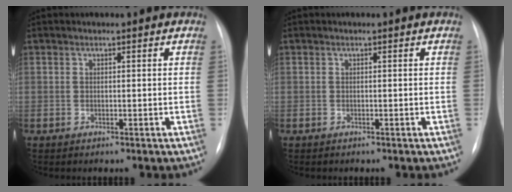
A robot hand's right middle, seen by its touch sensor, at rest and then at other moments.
{"total": 0.0}